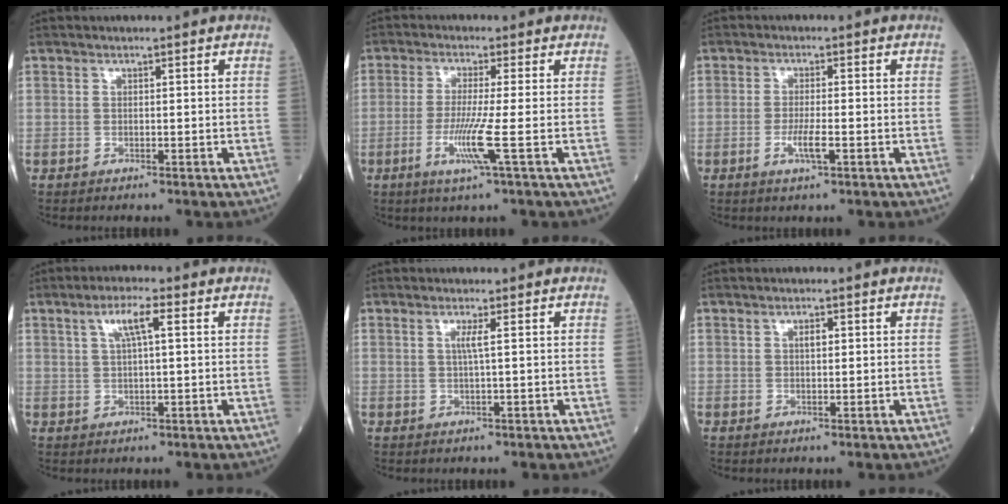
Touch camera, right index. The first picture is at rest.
{"total": 6.1, "force": [-1.9, -1.2, 5.7], "torque": [-0.114, -0.021, -0.042]}
{"total": 3.3, "force": [-1.2, 0.3, 3.1], "torque": [-0.058, -0.003, -0.021]}
{"total": 4.6, "force": [1.7, 0.5, 4.3], "torque": [-0.084, 0.010, 0.033]}
{"total": 1.6, "force": [0.4, -0.4, 1.5], "torque": [-0.034, -0.002, 0.006]}
{"total": 1.3, "force": [0.4, 0.5, 1.1], "torque": [-0.020, 0.001, 0.005]}